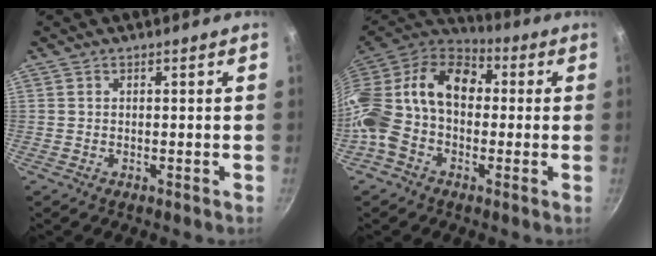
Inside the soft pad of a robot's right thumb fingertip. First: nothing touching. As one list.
[{"total": 19.7, "force": [0.6, 14.0, 13.8], "torque": [-0.261, 0.048, -0.012]}]